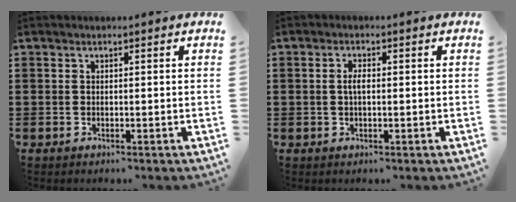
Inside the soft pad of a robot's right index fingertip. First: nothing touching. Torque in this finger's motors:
{"motor_torque": [0.35, -0.21, 0.22, 0.07]}